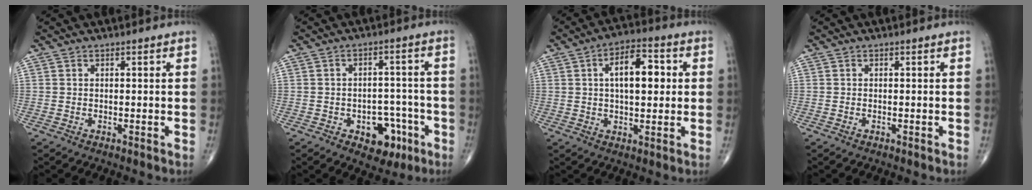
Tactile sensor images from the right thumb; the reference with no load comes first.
{"total": 8.4, "force": [-3.8, 5.6, 5.0], "torque": [-0.030, 0.032, -0.045]}
{"total": 10.4, "force": [1.9, 5.0, 8.9], "torque": [-0.119, 0.012, 0.024]}
{"total": 0.0}